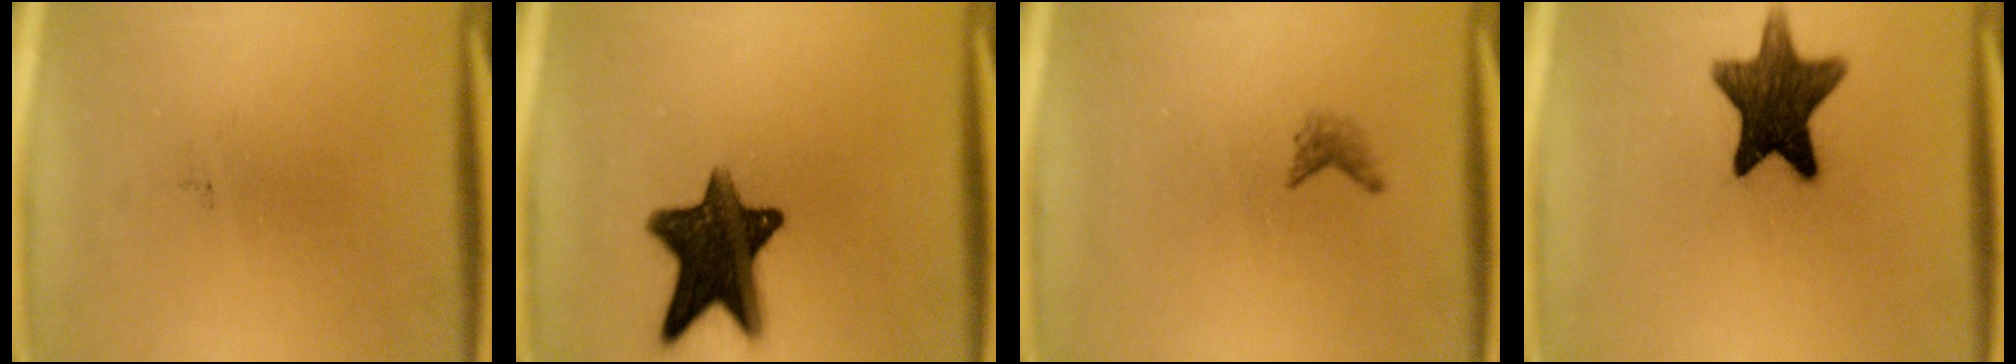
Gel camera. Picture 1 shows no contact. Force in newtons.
{"total": 14.0}
{"total": 1.1}
{"total": 12.5}